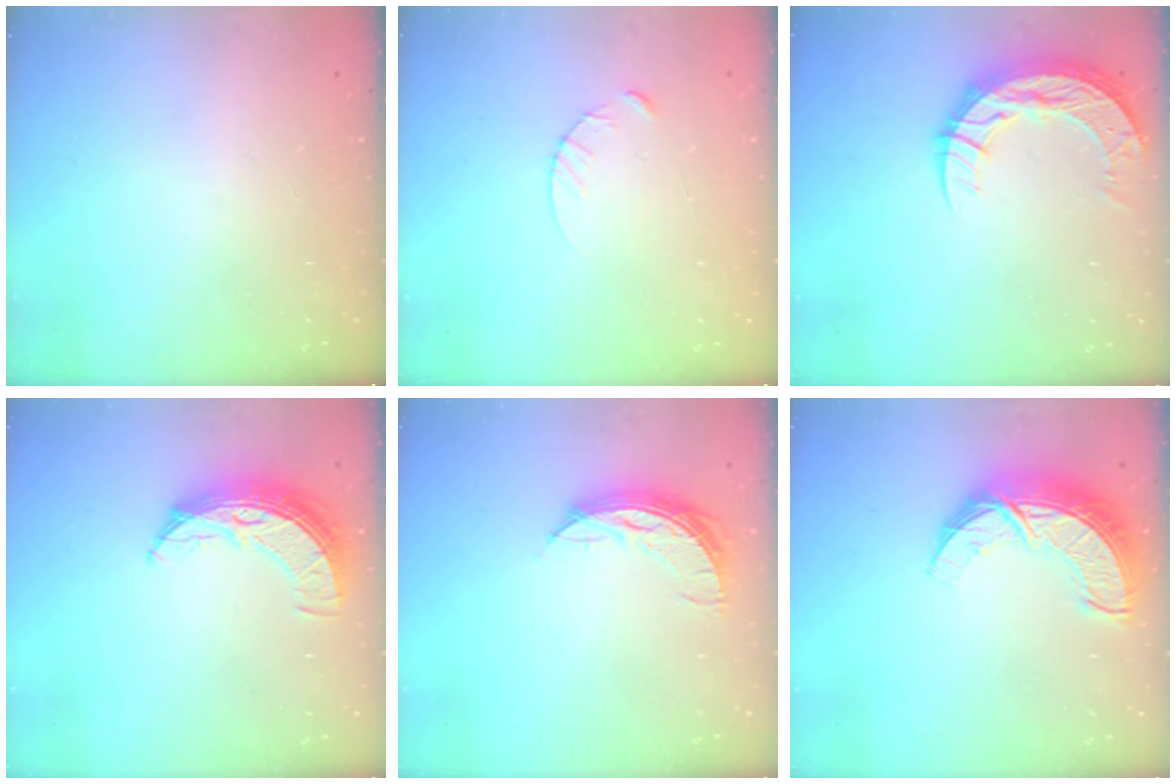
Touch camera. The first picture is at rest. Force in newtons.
{"total": 3.4, "press": 3.4, "slide": 0.4}
{"total": 12.6, "press": 12.6, "slide": 0.9}
{"total": 9.4, "press": 9.4, "slide": 0.7}
{"total": 8.1, "press": 8.0, "slide": 0.6}
{"total": 14.4, "press": 14.4, "slide": 1.0}